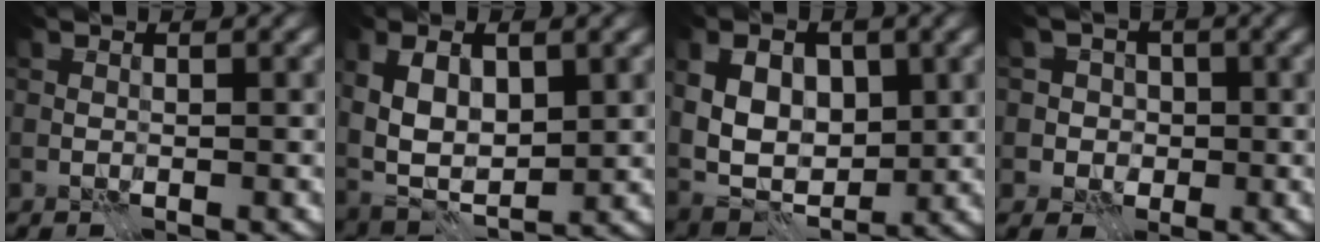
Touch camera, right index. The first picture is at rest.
{"total": 7.1, "force": [1.3, 3.9, 5.8], "torque": [-0.122, -0.002, 0.020]}
{"total": 7.2, "force": [1.4, 4.8, 5.1], "torque": [-0.093, -0.004, 0.019]}
{"total": 3.4, "force": [0.0, 3.3, 1.0], "torque": [0.010, 0.012, -0.013]}